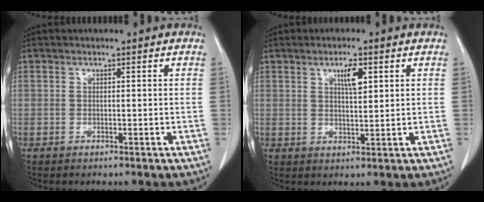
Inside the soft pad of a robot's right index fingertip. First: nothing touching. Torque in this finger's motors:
{"motor_torque": [0.34, 0.30, 0.10, 0.04]}